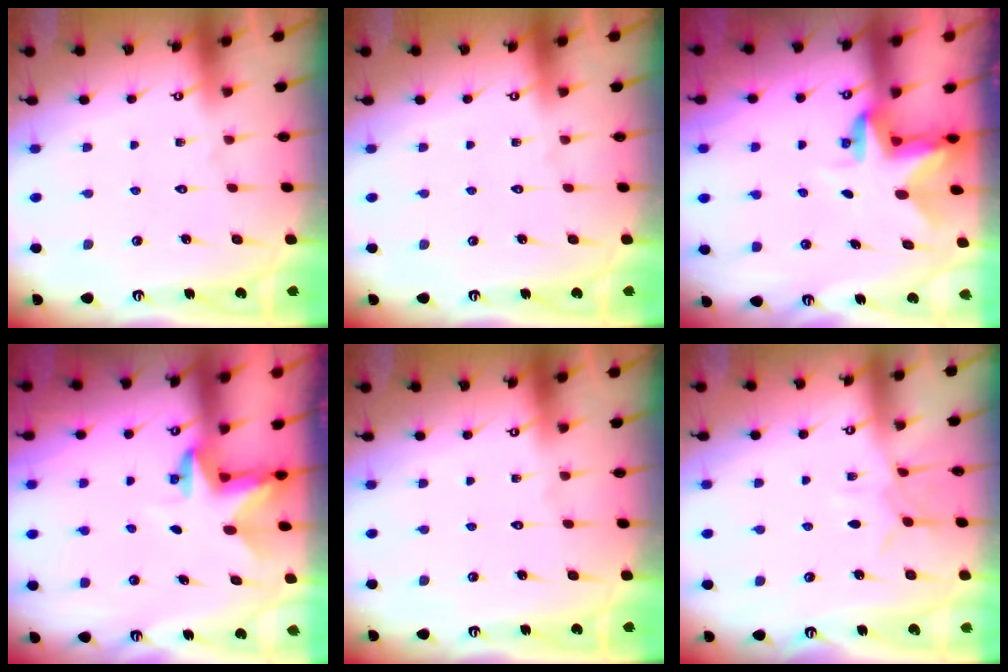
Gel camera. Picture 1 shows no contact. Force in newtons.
{"total": 0.0}
{"total": 3.1, "press": 3.1, "slide": 0.5}
{"total": 2.9, "press": 2.9, "slide": 0.2}
{"total": 0.0}
{"total": 5.3, "press": 5.3, "slide": 0.6}